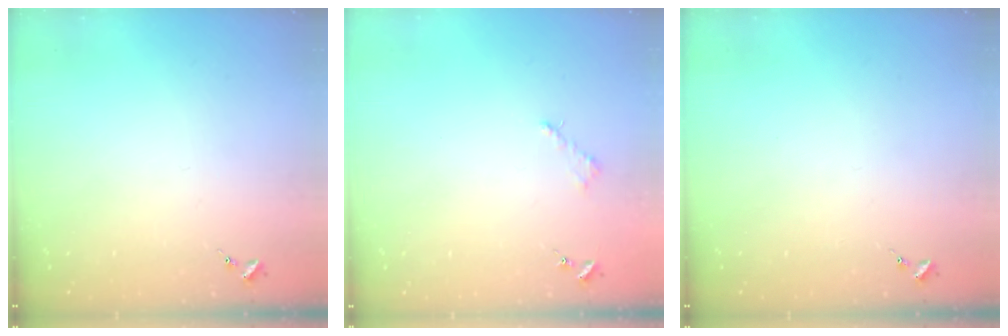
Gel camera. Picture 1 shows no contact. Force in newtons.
{"total": 2.6, "press": 2.5, "slide": 0.3}
{"total": 0.0}